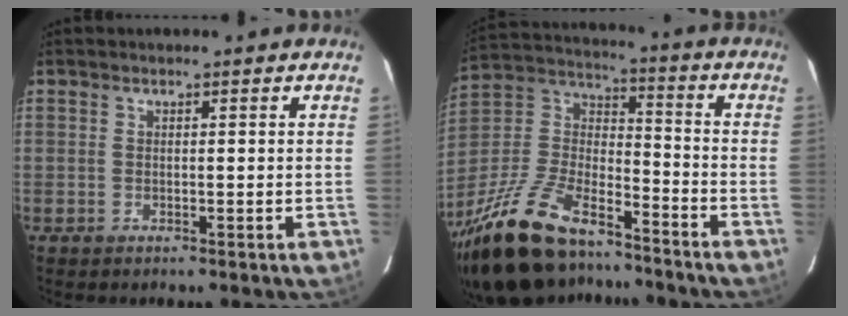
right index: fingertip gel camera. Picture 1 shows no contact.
{"total": 26.2, "force": [-19.5, 10.4, 14.2], "torque": [-0.303, -0.007, -0.332]}